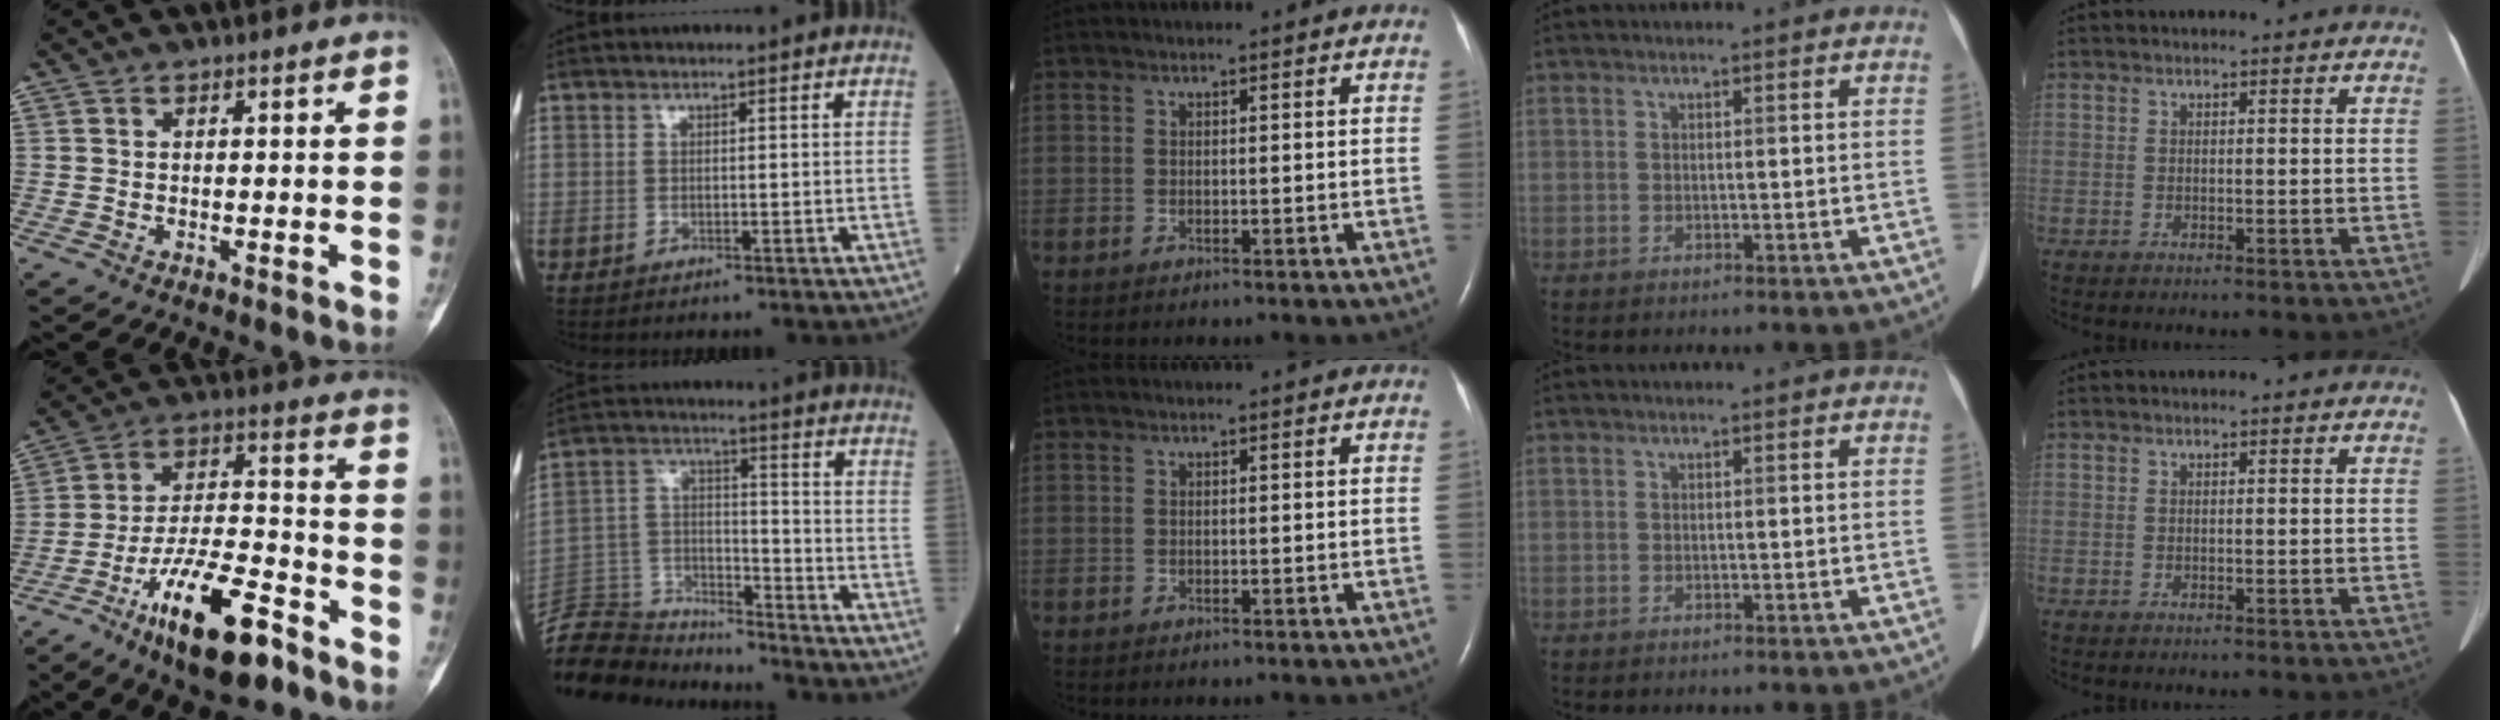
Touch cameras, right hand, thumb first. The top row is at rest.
{"thumb": {"total": 17.9, "force": [-10.8, 5.9, 13.0], "torque": [-0.220, 0.071, -0.186]}, "index": {"total": 14.6, "force": [-14.5, 1.7, 1.2], "torque": [-0.025, 0.025, -0.260]}}